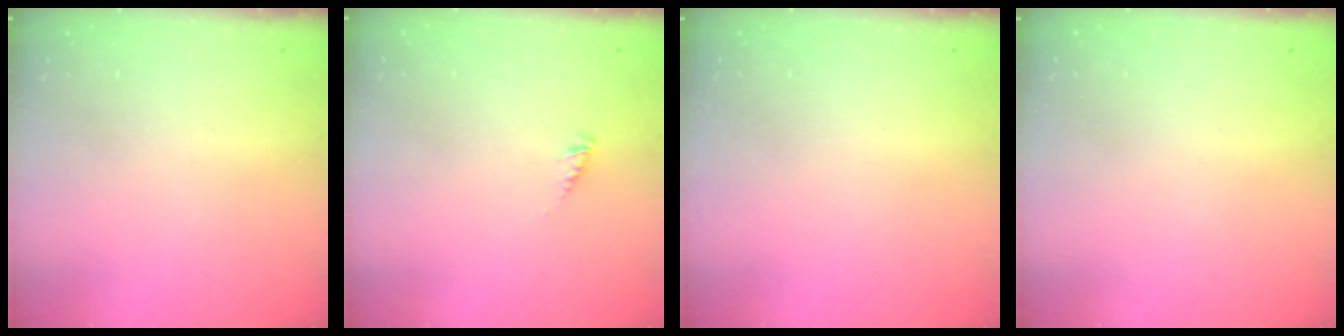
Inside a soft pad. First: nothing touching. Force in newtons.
{"total": 1.6, "press": 1.6, "slide": 0.3}
{"total": 0.0}
{"total": 0.0}